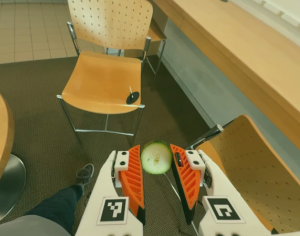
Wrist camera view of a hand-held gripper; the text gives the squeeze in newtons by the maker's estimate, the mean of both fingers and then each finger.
{"total": 8.9, "left": 8.6, "right": 9.2}